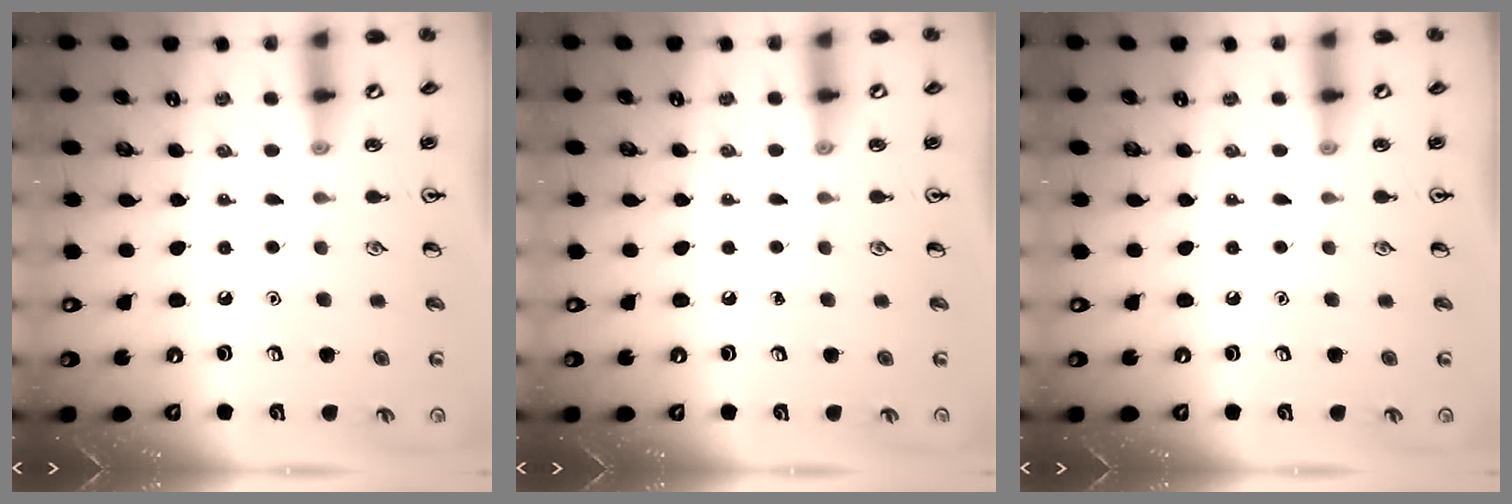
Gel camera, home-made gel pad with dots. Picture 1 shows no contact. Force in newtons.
{"total": 0.0}
{"total": 0.0}